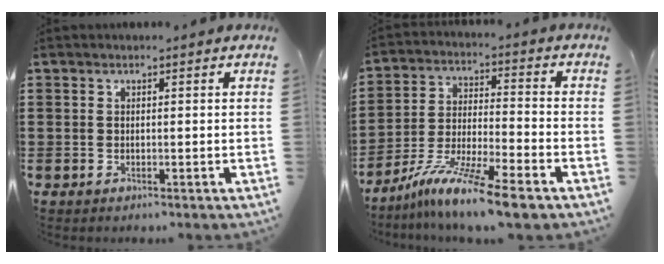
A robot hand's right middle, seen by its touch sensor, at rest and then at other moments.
{"total": 10.9, "force": [-8.9, -0.1, 6.2], "torque": [-0.122, 0.002, -0.174]}